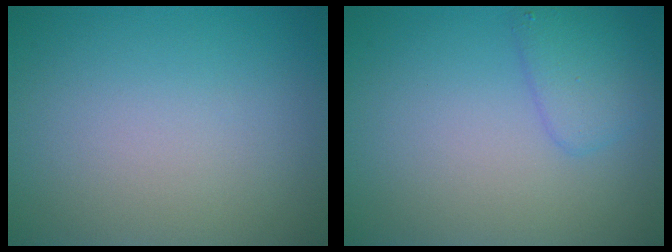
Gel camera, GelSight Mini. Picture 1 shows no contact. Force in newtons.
{"total": 2.4, "press": 2.4, "slide": 0.1}